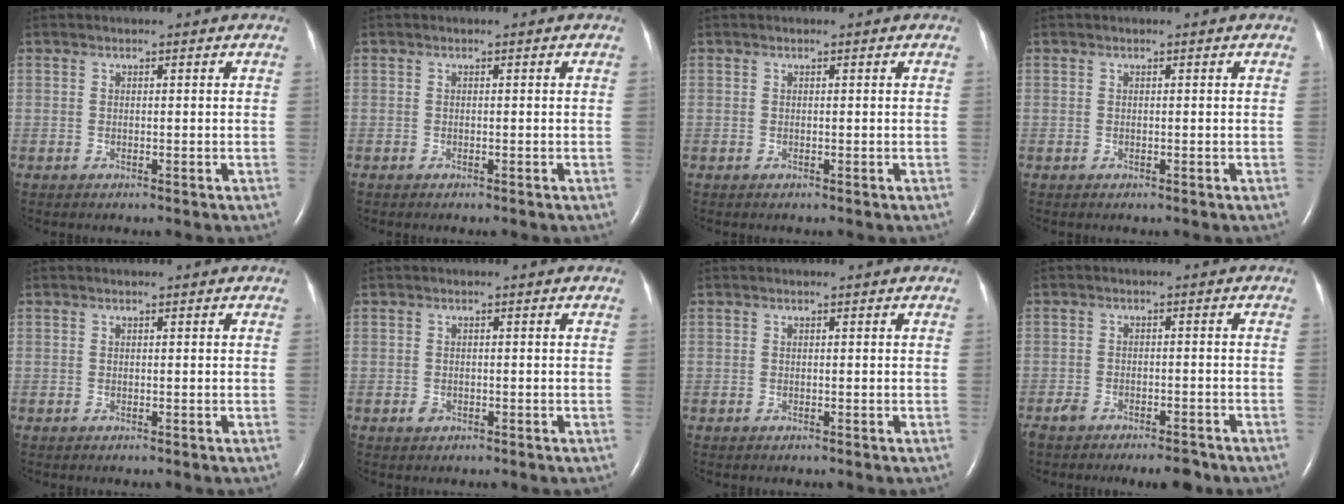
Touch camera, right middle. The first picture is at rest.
{"total": 0.0}
{"total": 0.0}
{"total": 0.0}
{"total": 0.0}
{"total": 1.0, "force": [-0.5, 0.7, 0.5], "torque": [-0.010, 0.001, -0.004]}
{"total": 0.0}
{"total": 5.5, "force": [-4.5, 1.6, 2.8], "torque": [-0.044, -0.002, -0.070]}